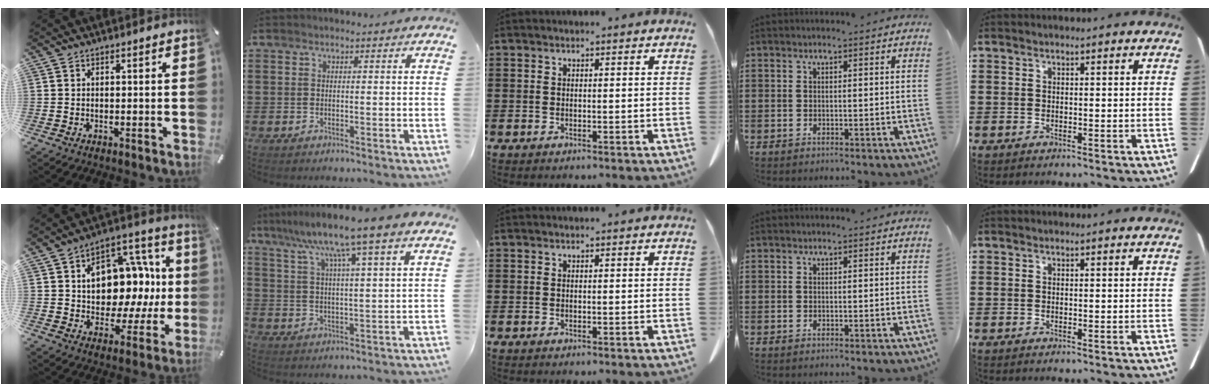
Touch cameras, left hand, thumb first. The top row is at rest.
{"thumb": {"total": 15.3, "force": [2.2, 11.3, 10.1], "torque": [-0.122, -0.031, 0.041]}, "index": {"total": 9.2, "force": [7.1, -0.9, 5.8], "torque": [-0.129, -0.033, 0.110]}}